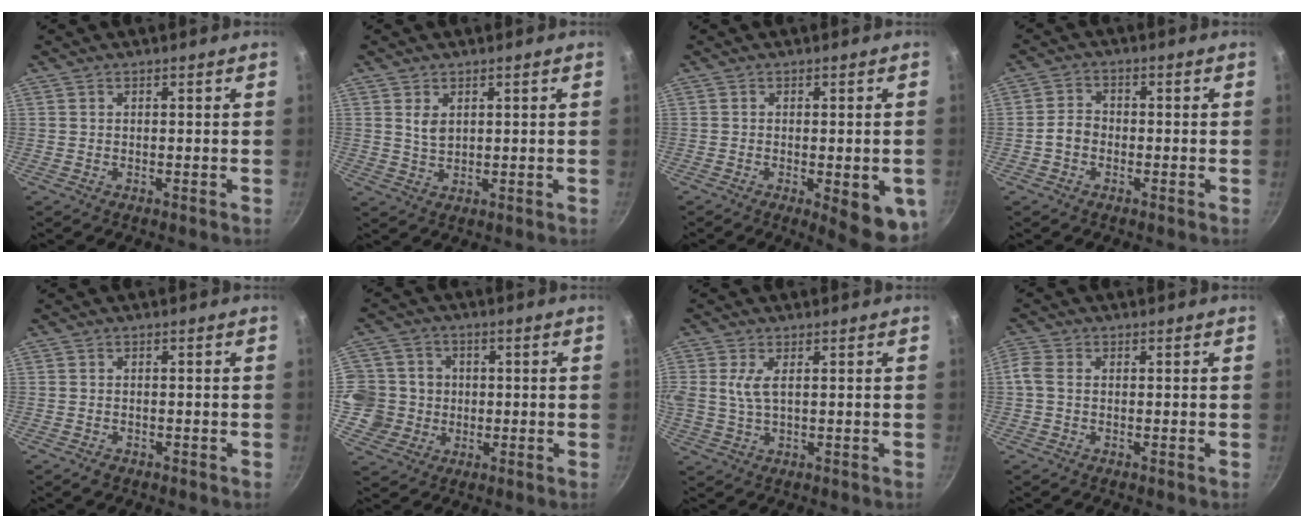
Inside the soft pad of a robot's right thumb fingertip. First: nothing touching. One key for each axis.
{"total": 3.0, "fx": 1.1, "fy": 1.9, "fz": 2.1, "tx": -0.035, "ty": -0.008, "tz": 0.023}
{"total": 10.0, "fx": -2.9, "fy": 3.1, "fz": 9.1, "tx": -0.091, "ty": -0.002, "tz": -0.030}
{"total": 3.4, "fx": -1.2, "fy": 2.6, "fz": 1.8, "tx": -0.023, "ty": 0.023, "tz": -0.028}
{"total": 1.6, "fx": -1.0, "fy": 1.0, "fz": 0.7, "tx": -0.015, "ty": 0.007, "tz": -0.011}
{"total": 10.9, "fx": -0.5, "fy": 10.5, "fz": 2.7, "tx": -0.026, "ty": 0.017, "tz": -0.018}
{"total": 4.4, "fx": 0.9, "fy": 1.9, "fz": 3.9, "tx": -0.085, "ty": 0.001, "tz": 0.018}
{"total": 3.0, "fx": -0.2, "fy": 2.1, "fz": 2.0, "tx": -0.049, "ty": 0.007, "tz": -0.013}